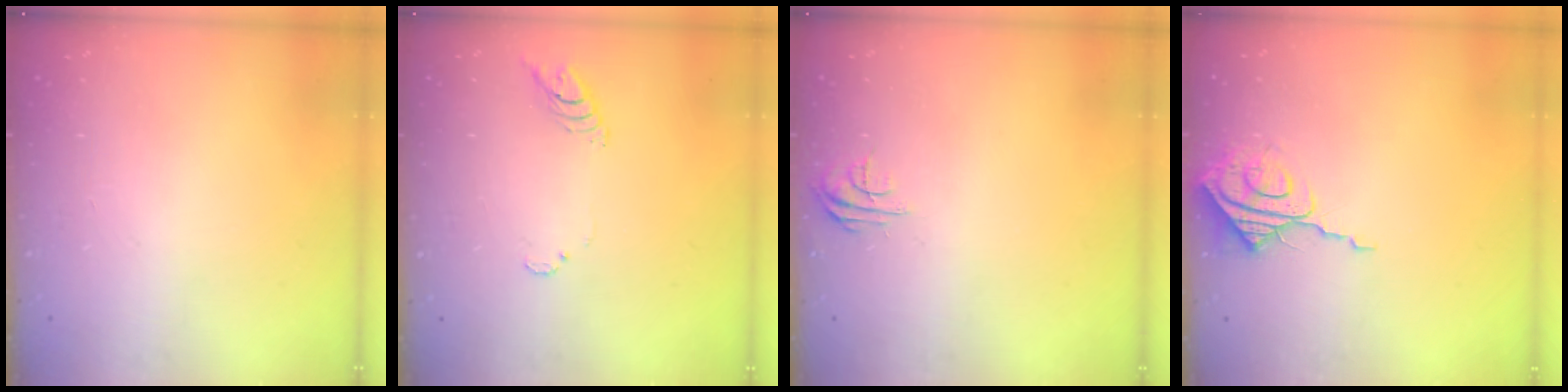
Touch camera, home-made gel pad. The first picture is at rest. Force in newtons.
{"total": 4.7, "press": 4.7, "slide": 0.5}
{"total": 4.5, "press": 4.5, "slide": 0.4}
{"total": 8.5, "press": 8.4, "slide": 0.4}